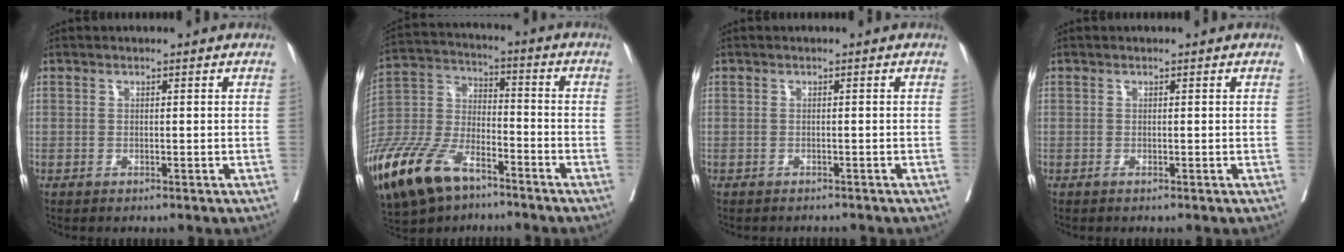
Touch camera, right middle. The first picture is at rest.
{"total": 23.0, "force": [-14.9, 10.2, 14.1], "torque": [-0.387, -0.042, -0.287]}
{"total": 2.6, "force": [-2.4, 0.9, 0.4], "torque": [-0.005, -0.006, -0.037]}
{"total": 0.0}